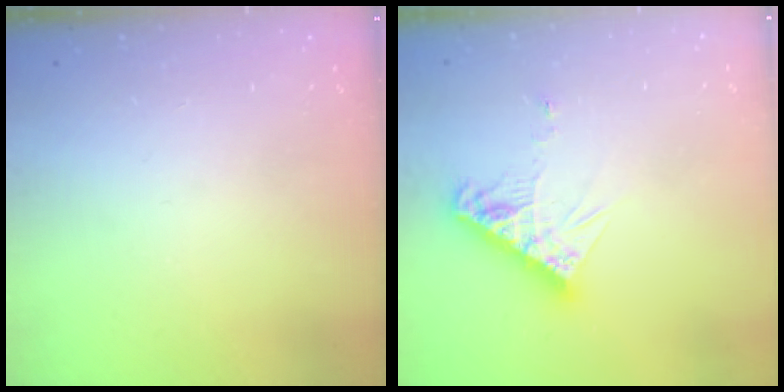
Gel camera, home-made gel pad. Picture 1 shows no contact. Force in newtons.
{"total": 10.5, "press": 10.4, "slide": 0.9}